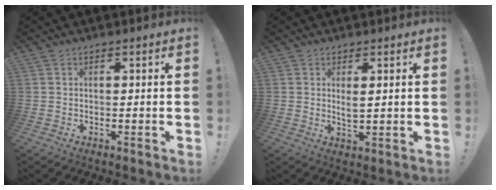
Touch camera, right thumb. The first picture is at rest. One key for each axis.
{"total": 2.8, "fx": 1.2, "fy": 1.2, "fz": 2.2, "tx": -0.039, "ty": -0.010, "tz": 0.021}